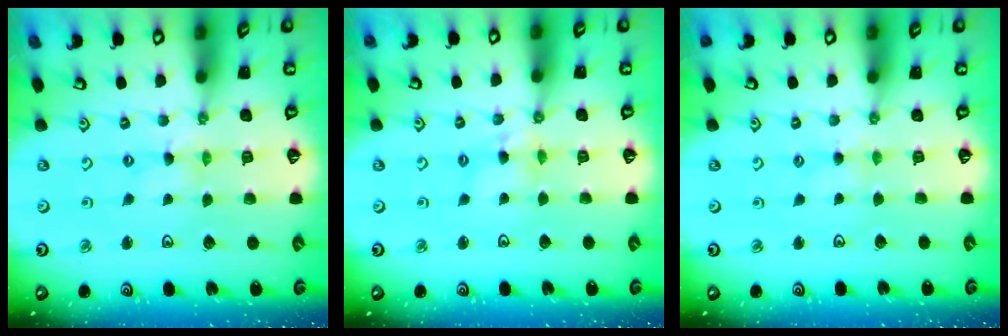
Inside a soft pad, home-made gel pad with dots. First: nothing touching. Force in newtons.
{"total": 4.5, "press": 4.4, "slide": 0.5}
{"total": 1.7, "press": 1.6, "slide": 0.3}